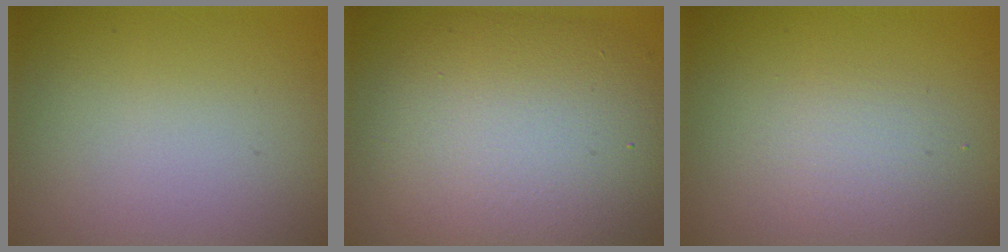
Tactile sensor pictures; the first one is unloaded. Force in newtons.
{"total": 11.0, "press": 11.0, "slide": 0.8}
{"total": 1.9, "press": 1.9, "slide": 0.1}